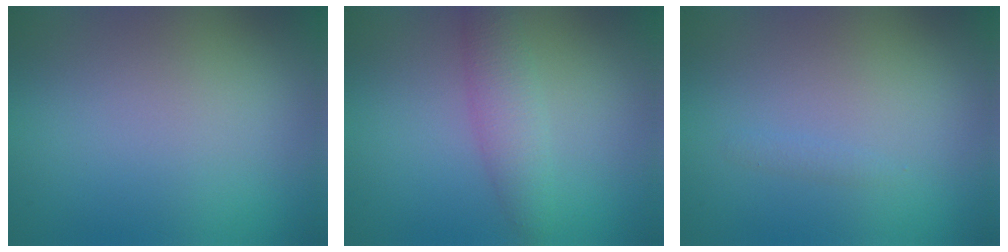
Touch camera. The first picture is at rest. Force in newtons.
{"total": 3.1, "press": 3.1, "slide": 0.1}
{"total": 0.6, "press": 0.6, "slide": 0.0}